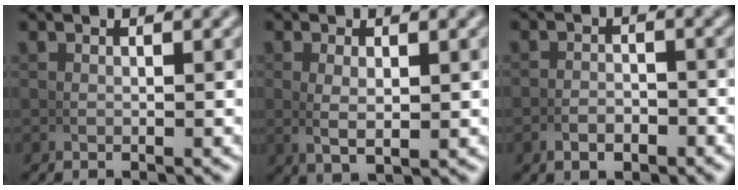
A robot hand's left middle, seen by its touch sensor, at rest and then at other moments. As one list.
[{"total": 2.6, "force": [0.4, 0.9, 2.4], "torque": [-0.048, -0.010, 0.019]}, {"total": 2.0, "force": [-1.5, 1.0, 0.9], "torque": [-0.009, -0.001, -0.028]}]